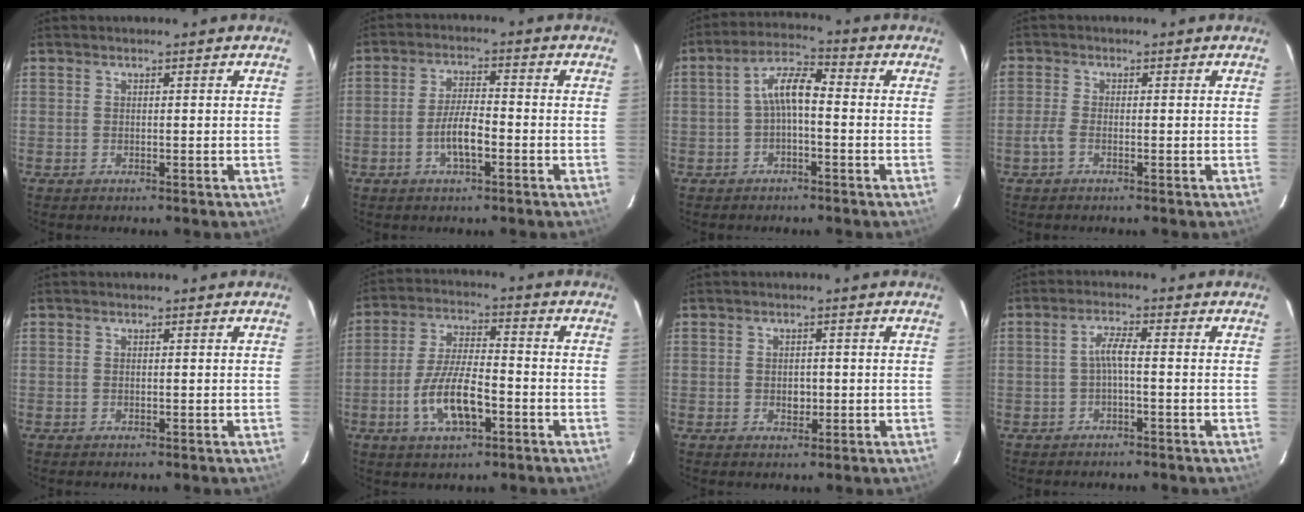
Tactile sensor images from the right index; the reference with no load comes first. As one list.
[{"total": 5.7, "force": [-2.3, 1.6, 4.9], "torque": [-0.099, 0.002, -0.041]}, {"total": 5.9, "force": [-1.1, 2.1, 5.4], "torque": [-0.114, 0.022, -0.022]}, {"total": 2.1, "force": [-1.1, 1.0, 1.5], "torque": [-0.045, 0.003, -0.029]}, {"total": 0.0}, {"total": 10.7, "force": [-4.0, 3.9, 9.1], "torque": [-0.186, -0.003, -0.070]}, {"total": 2.4, "force": [-0.3, 1.8, 1.5], "torque": [-0.024, 0.002, -0.004]}, {"total": 2.8, "force": [-0.9, 0.1, 2.6], "torque": [-0.057, 0.007, -0.016]}]